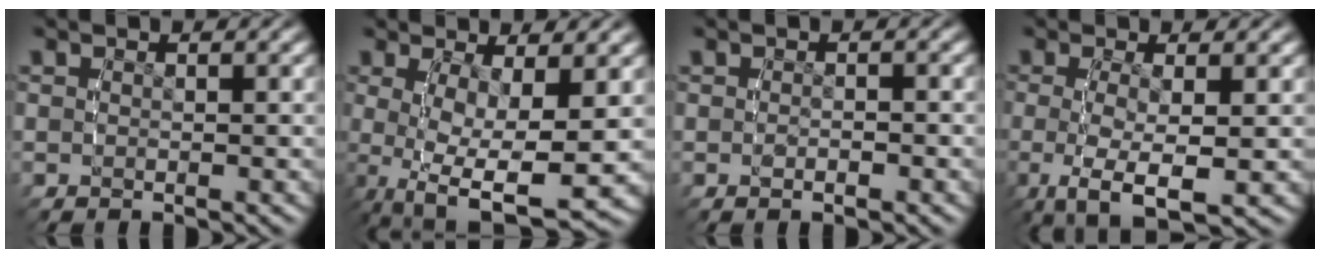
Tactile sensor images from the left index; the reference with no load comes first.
{"total": 8.5, "force": [-1.7, 4.0, 7.3], "torque": [-0.153, -0.046, -0.001]}
{"total": 0.9, "force": [-0.4, 0.1, 0.7], "torque": [-0.012, -0.001, -0.008]}
{"total": 6.9, "force": [-2.7, 3.0, 5.6], "torque": [-0.138, -0.046, -0.016]}